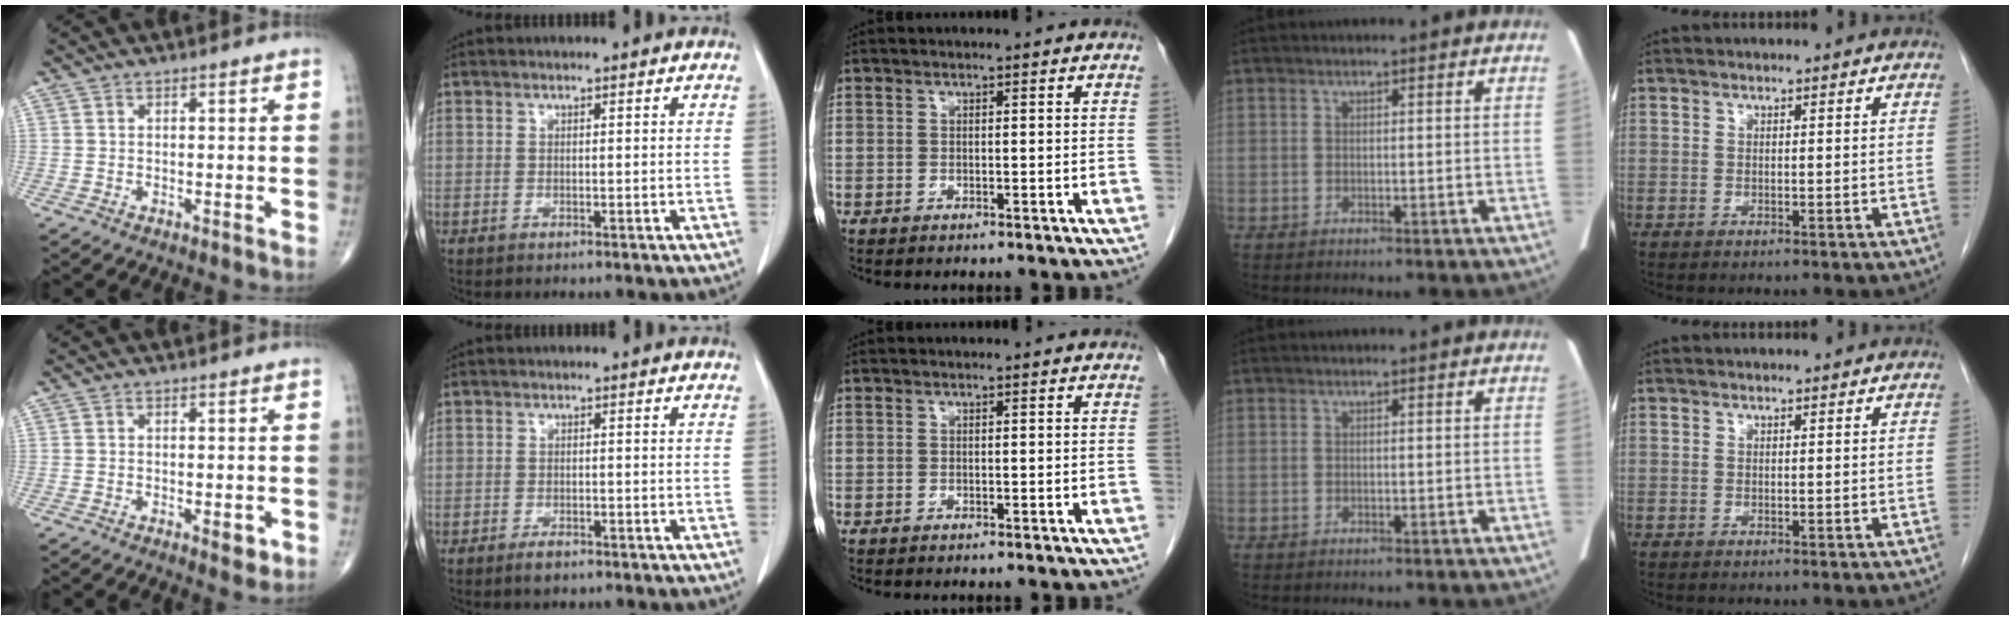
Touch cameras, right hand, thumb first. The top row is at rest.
{"thumb": {"total": 3.0, "force": [-1.0, 1.3, 2.5], "torque": [-0.025, -0.002, -0.011]}, "index": {"total": 1.8, "force": [-1.3, 0.8, 1.0], "torque": [-0.020, 0.001, -0.016]}}